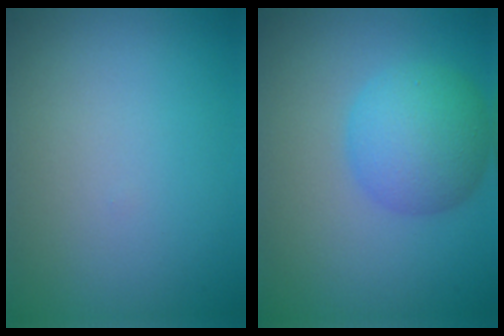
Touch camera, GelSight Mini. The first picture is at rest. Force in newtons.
{"total": 5.2, "press": 5.2, "slide": 0.2}